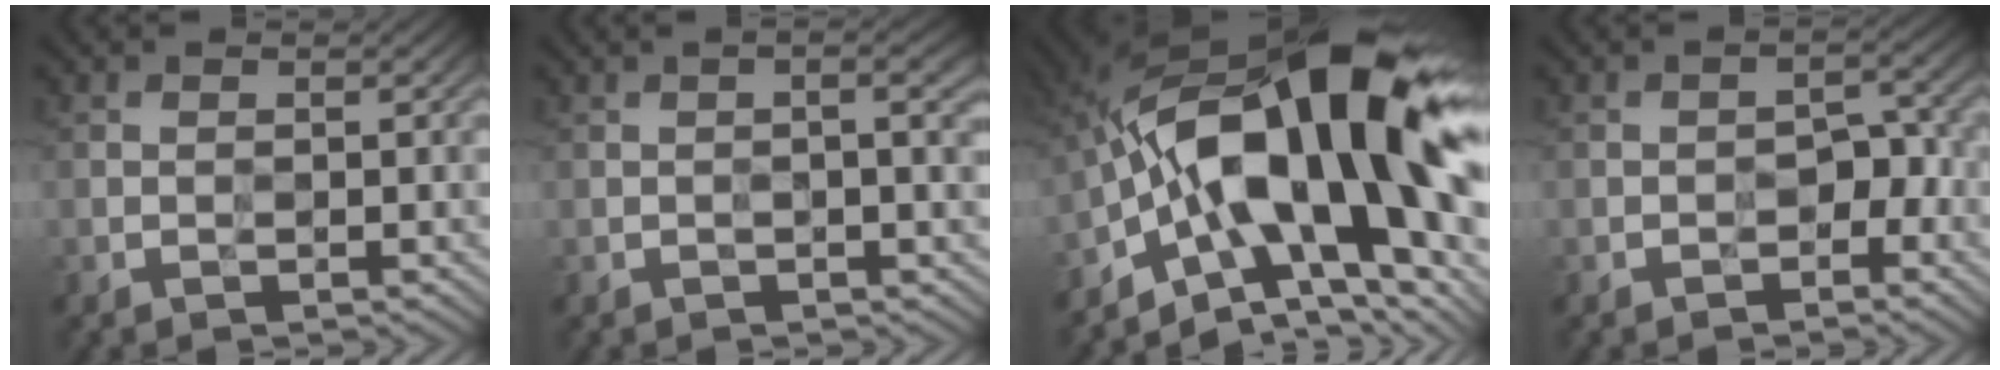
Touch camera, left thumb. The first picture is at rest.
{"total": 3.3, "force": [0.2, 0.6, 3.3], "torque": [-0.053, 0.007, 0.002]}
{"total": 20.5, "force": [-1.7, 9.5, 18.1], "torque": [-0.293, 0.016, -0.044]}
{"total": 3.1, "force": [-1.4, 1.7, 2.1], "torque": [-0.027, 0.009, -0.024]}